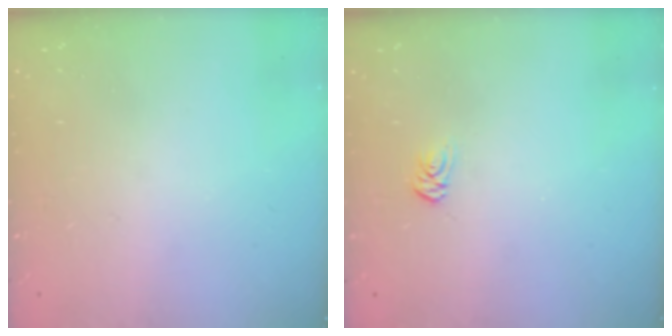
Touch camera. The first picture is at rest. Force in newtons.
{"total": 2.9, "press": 2.9, "slide": 0.2}